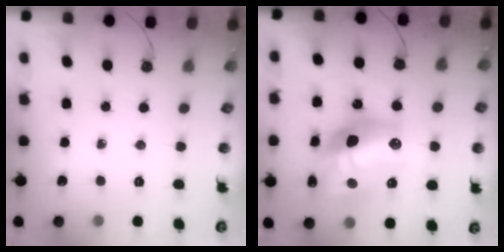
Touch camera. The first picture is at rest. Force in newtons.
{"total": 20.6, "press": 20.6, "slide": 1.1}